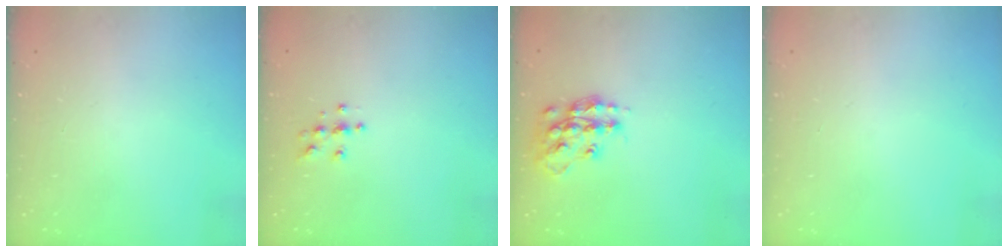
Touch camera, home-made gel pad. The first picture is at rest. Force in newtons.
{"total": 4.0, "press": 3.9, "slide": 0.4}
{"total": 14.6, "press": 14.6, "slide": 0.8}
{"total": 0.0}